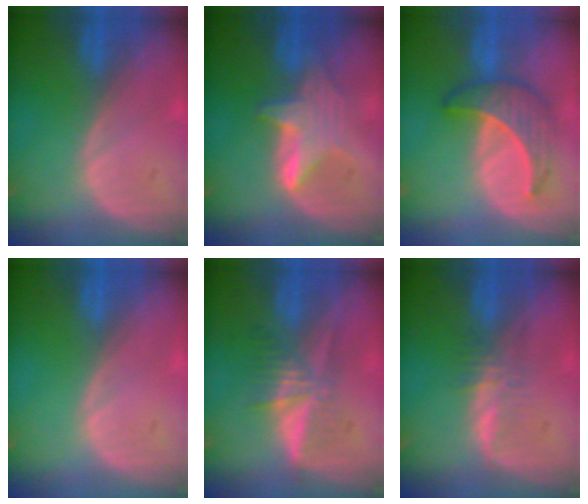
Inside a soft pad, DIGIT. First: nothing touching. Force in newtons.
{"total": 5.6, "press": 5.6, "slide": 0.4}
{"total": 6.4, "press": 6.3, "slide": 1.1}
{"total": 0.0}
{"total": 5.3, "press": 5.2, "slide": 1.1}
{"total": 2.8, "press": 2.7, "slide": 0.5}